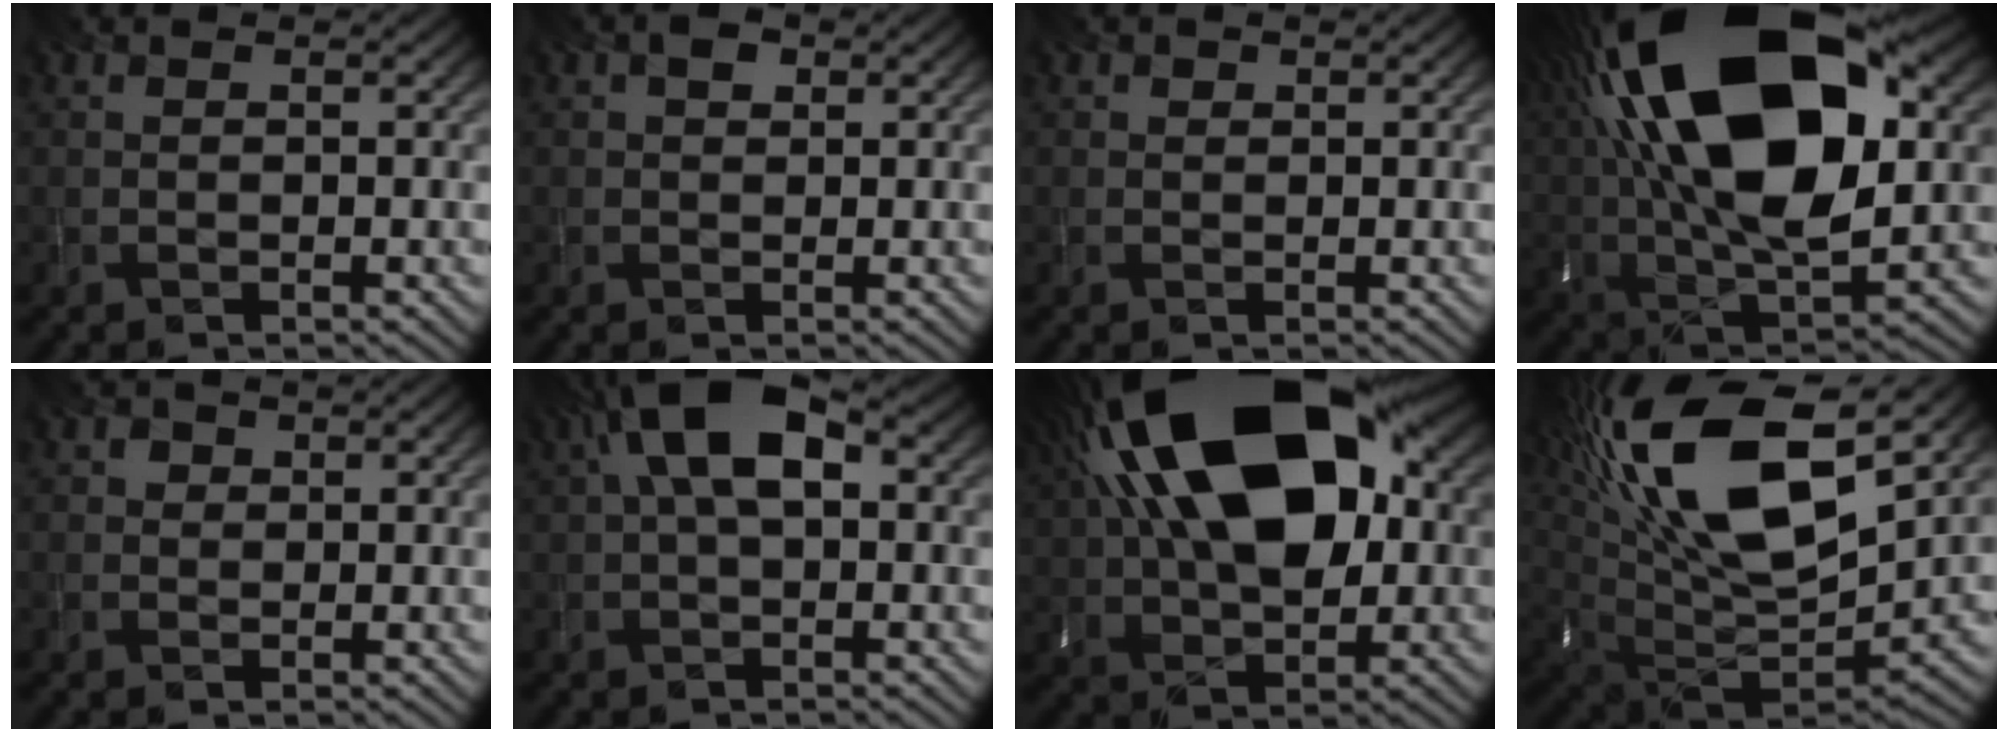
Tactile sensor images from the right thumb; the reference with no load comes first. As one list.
[{"total": 1.1, "force": [0.6, 0.8, 0.6], "torque": [-0.010, 0.002, 0.004]}, {"total": 0.6, "force": [0.4, 0.5, 0.1], "torque": [0.006, 0.003, -0.001]}, {"total": 22.2, "force": [6.9, 11.0, 18.0], "torque": [-0.370, 0.047, 0.105]}, {"total": 1.5, "force": [0.6, 1.3, 0.3], "torque": [-0.004, 0.007, -0.001]}, {"total": 9.4, "force": [2.8, 4.6, 7.7], "torque": [-0.156, 0.026, 0.034]}, {"total": 21.6, "force": [7.2, 11.9, 16.6], "torque": [-0.307, 0.053, 0.104]}, {"total": 20.4, "force": [9.4, 8.6, 15.9], "torque": [-0.354, 0.043, 0.159]}]